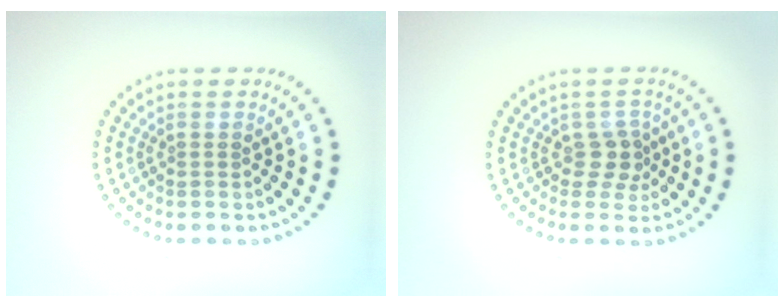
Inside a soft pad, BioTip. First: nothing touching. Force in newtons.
{"total": 2.0, "press": 1.6, "slide": 1.3}